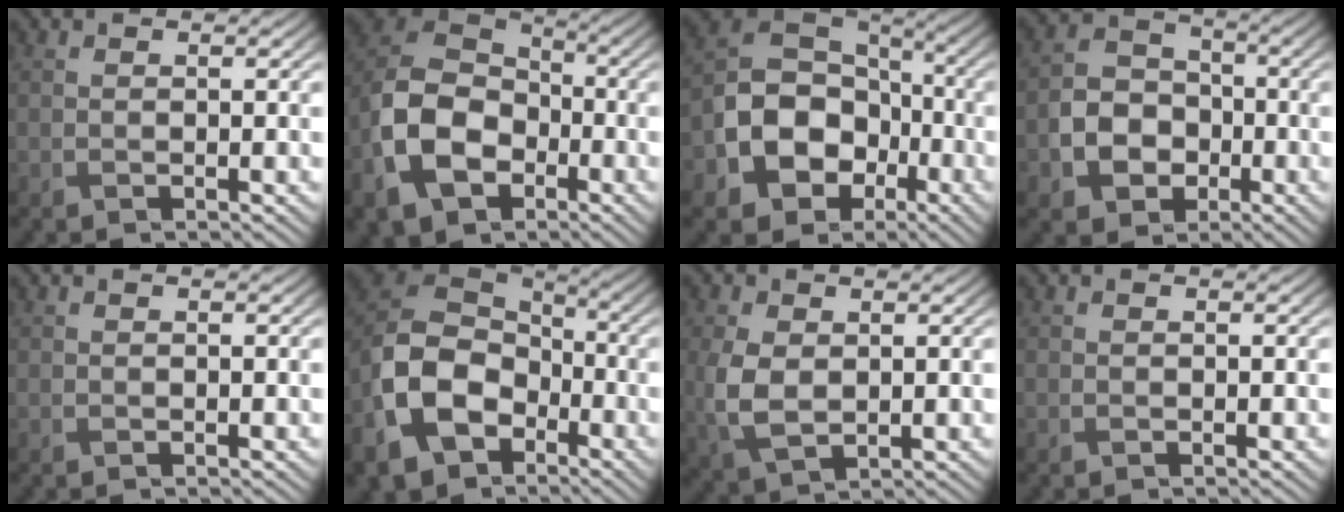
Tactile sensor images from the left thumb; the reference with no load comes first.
{"total": 13.9, "force": [-5.1, 9.6, 8.7], "torque": [-0.214, -0.028, -0.109]}
{"total": 12.3, "force": [-4.1, 9.3, 6.9], "torque": [-0.150, -0.027, -0.080]}
{"total": 7.2, "force": [-2.4, 5.8, 3.5], "torque": [-0.076, -0.008, -0.056]}
{"total": 0.0}
{"total": 15.3, "force": [-6.2, 10.9, 8.8], "torque": [-0.240, -0.042, -0.123]}
{"total": 5.6, "force": [0.2, 3.9, 4.0], "torque": [-0.113, -0.007, 0.009]}
{"total": 0.0}